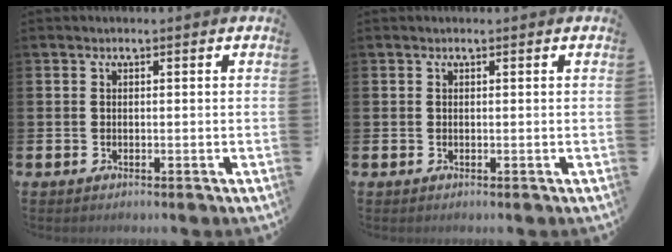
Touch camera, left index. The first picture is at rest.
{"total": 0.0}